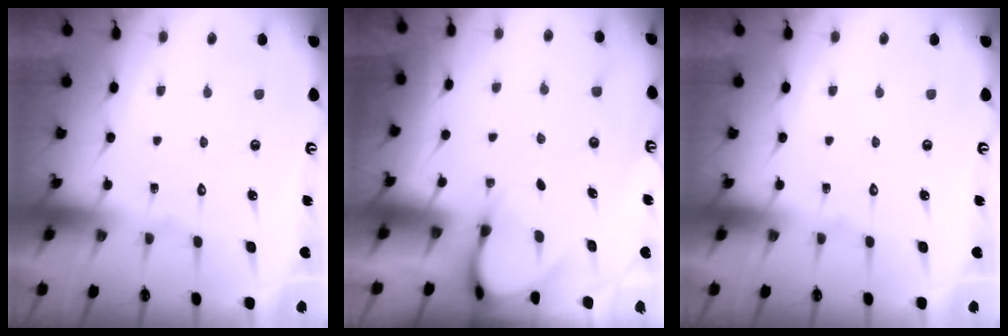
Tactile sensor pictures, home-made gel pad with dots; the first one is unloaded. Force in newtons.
{"total": 4.0, "press": 3.9, "slide": 0.3}
{"total": 0.0}